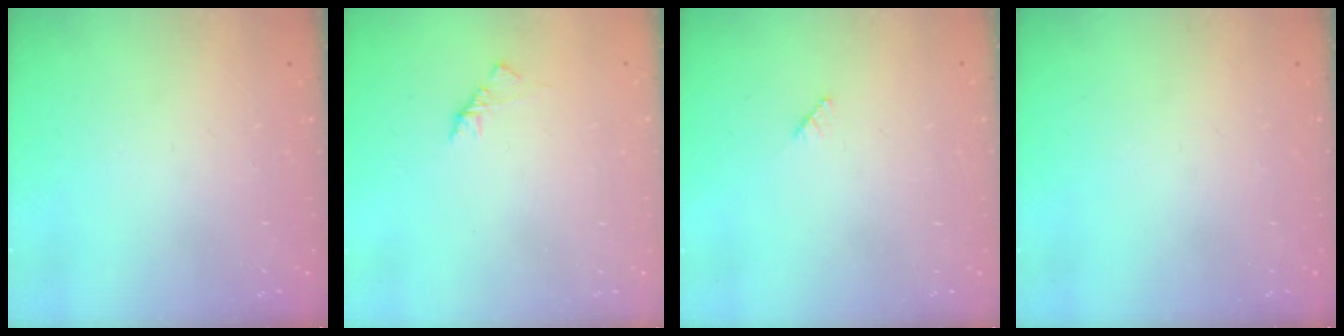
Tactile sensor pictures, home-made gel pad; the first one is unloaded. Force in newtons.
{"total": 1.7, "press": 1.6, "slide": 0.5}
{"total": 1.9, "press": 1.9, "slide": 0.3}
{"total": 0.0}